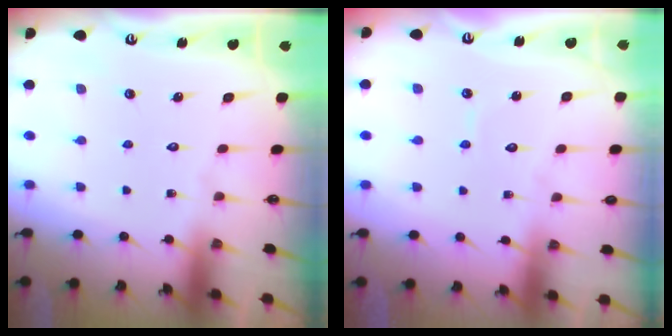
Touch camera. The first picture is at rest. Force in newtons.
{"total": 4.4, "press": 4.4, "slide": 0.5}